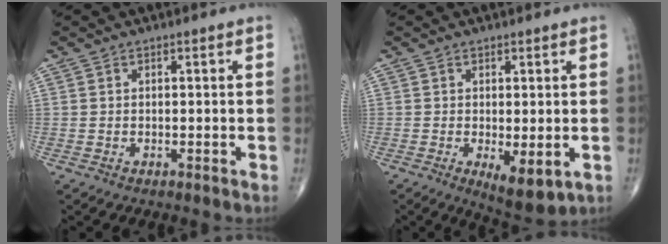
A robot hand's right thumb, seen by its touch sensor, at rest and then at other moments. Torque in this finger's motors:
{"motor_torque": [0.24, 0.32, 0.16, -0.13, 0.06]}